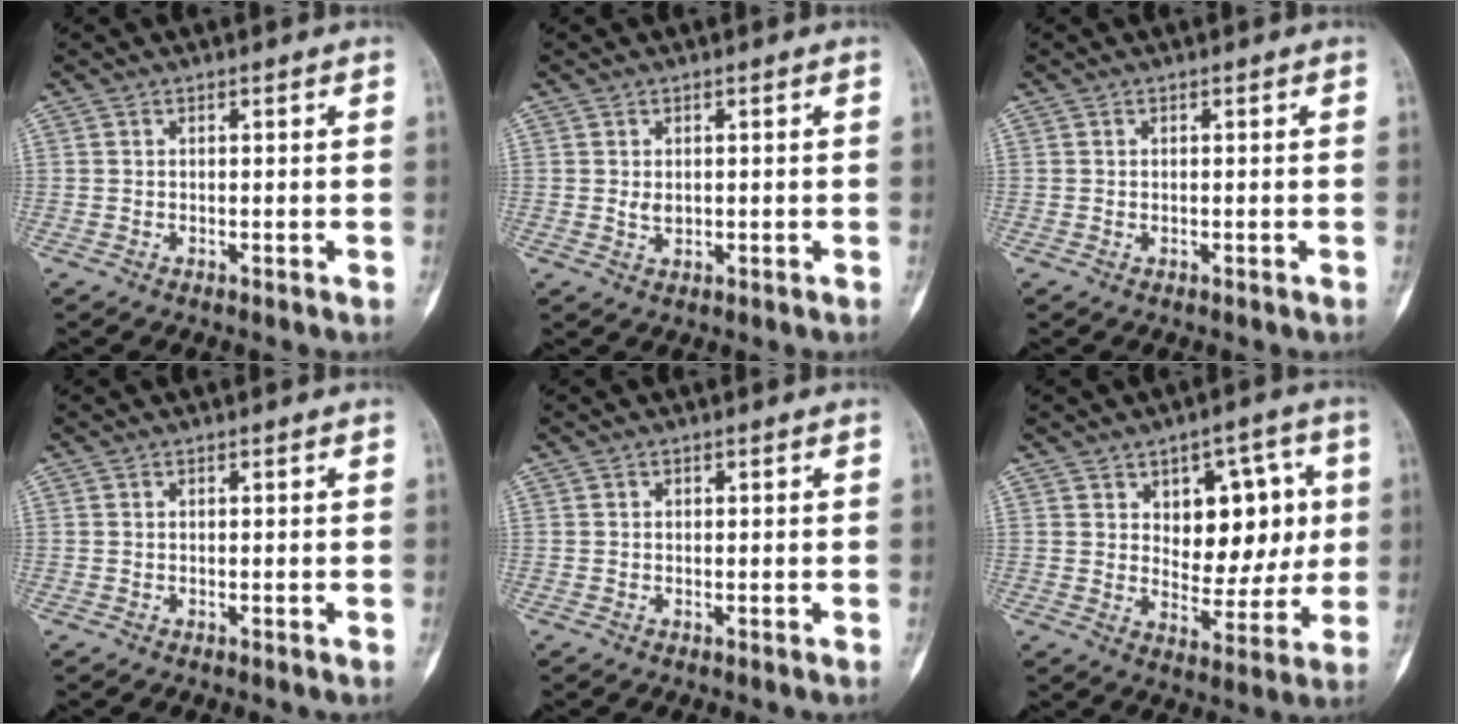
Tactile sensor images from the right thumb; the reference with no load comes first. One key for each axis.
{"total": 1.8, "fx": 0.2, "fy": 1.2, "fz": 1.3, "tx": -0.018, "ty": -0.003, "tz": 0.006}
{"total": 0.0}
{"total": 0.0}
{"total": 0.0}
{"total": 13.5, "fx": 3.2, "fy": 8.2, "fz": 10.2, "tx": -0.081, "ty": -0.009, "tz": 0.050}